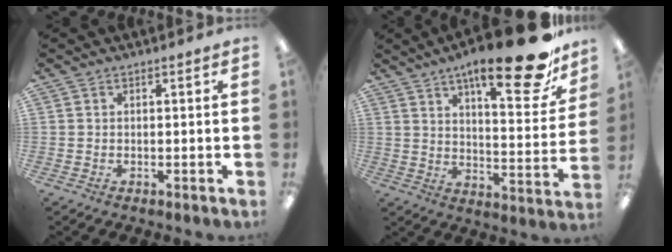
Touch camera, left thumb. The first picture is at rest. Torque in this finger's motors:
{"motor_torque": [0.99, 0.29, 1.55, -1.21, 0.32]}